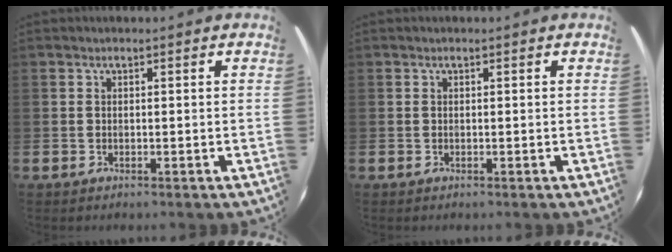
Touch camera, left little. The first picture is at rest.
{"total": 0.0}